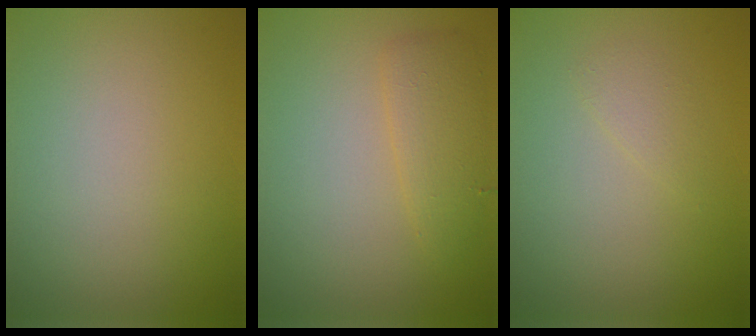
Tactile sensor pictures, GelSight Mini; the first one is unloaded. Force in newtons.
{"total": 2.3, "press": 2.3, "slide": 0.0}
{"total": 0.9, "press": 0.9, "slide": 0.1}